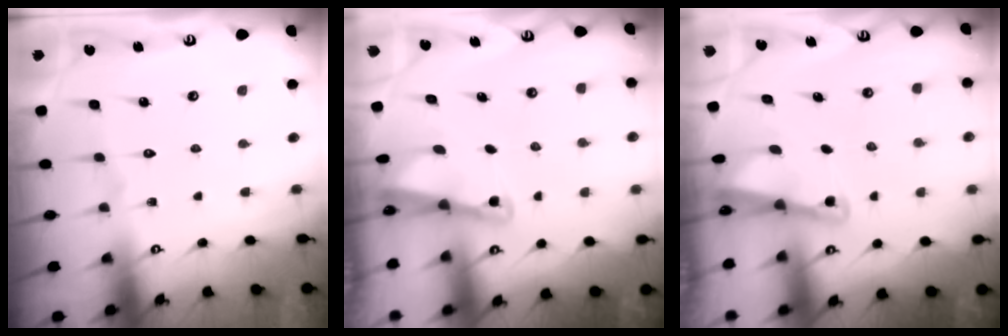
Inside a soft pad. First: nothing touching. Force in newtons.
{"total": 2.2, "press": 2.2, "slide": 0.3}
{"total": 2.2, "press": 2.2, "slide": 0.3}